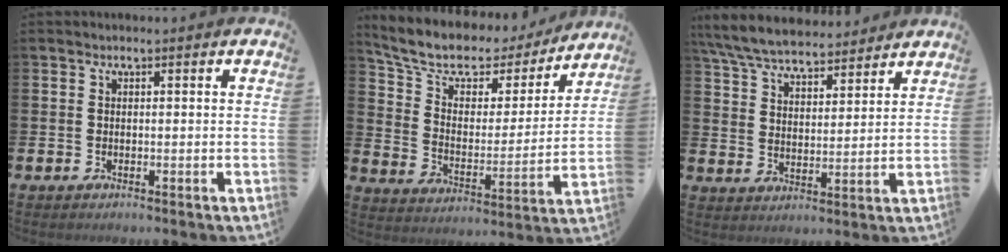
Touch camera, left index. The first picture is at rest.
{"total": 8.5, "force": [7.1, 3.8, 2.6], "torque": [-0.093, -0.049, 0.122]}
{"total": 7.5, "force": [7.1, 1.6, 1.8], "torque": [-0.067, -0.033, 0.130]}